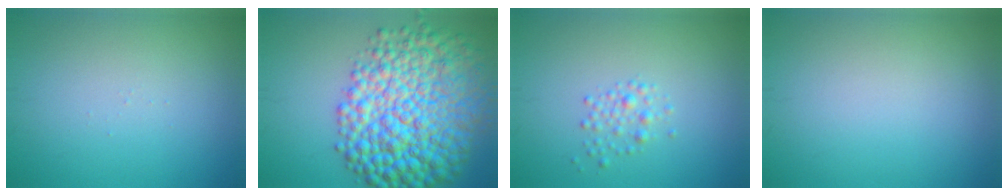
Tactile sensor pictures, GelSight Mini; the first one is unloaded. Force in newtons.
{"total": 12.7, "press": 12.7, "slide": 0.2}
{"total": 1.4, "press": 1.4, "slide": 0.0}
{"total": 0.0}